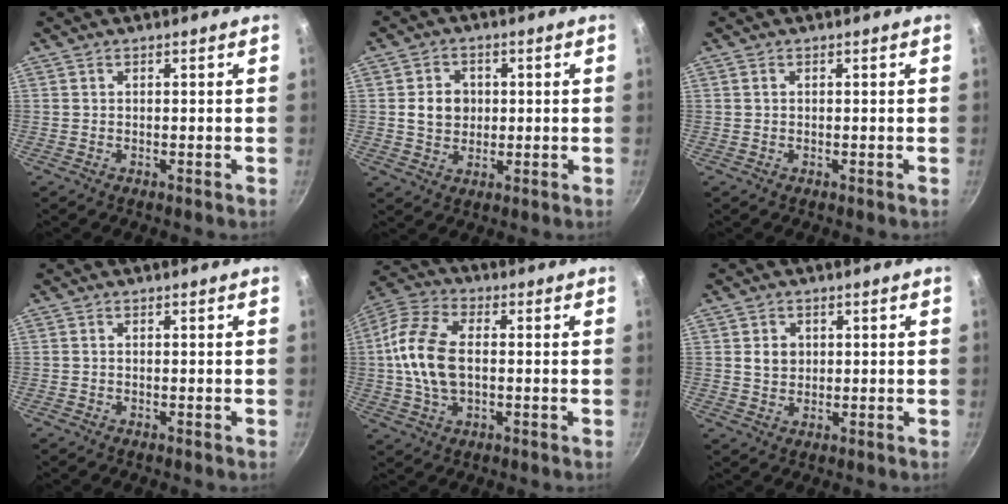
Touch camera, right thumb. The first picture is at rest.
{"total": 6.1, "force": [0.6, 5.1, 3.2], "torque": [-0.031, 0.003, 0.009]}
{"total": 0.5, "force": [0.2, 0.4, 0.3], "torque": [-0.005, 0.001, 0.003]}
{"total": 0.0}
{"total": 12.9, "force": [-0.1, 7.6, 10.4], "torque": [-0.200, 0.025, -0.015]}
{"total": 3.6, "force": [0.7, 3.0, 1.8], "torque": [-0.016, 0.001, 0.012]}